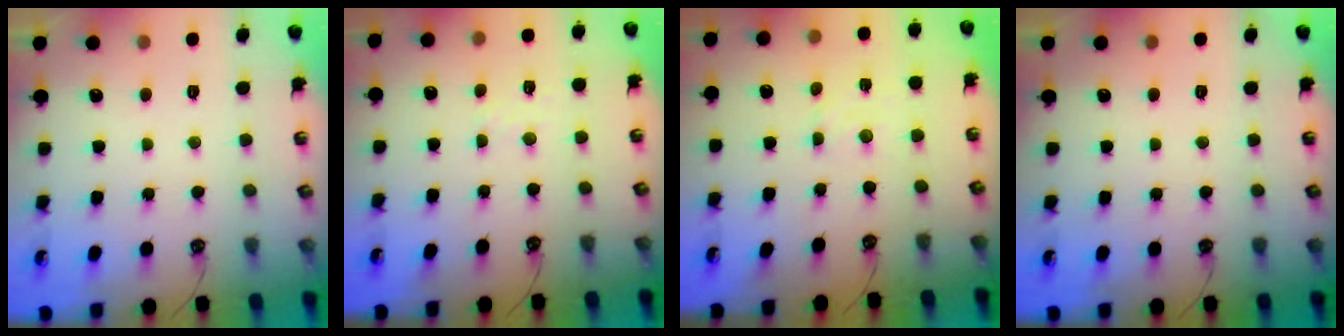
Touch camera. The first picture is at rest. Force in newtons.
{"total": 5.4, "press": 5.3, "slide": 0.6}
{"total": 2.8, "press": 2.8, "slide": 0.5}
{"total": 0.0}